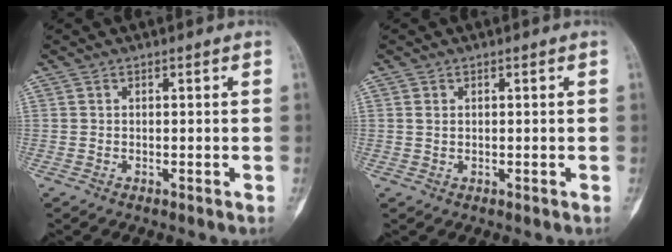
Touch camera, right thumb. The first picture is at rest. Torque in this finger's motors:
{"motor_torque": [0.03, -0.61, 0.33, 0.02, 0.03]}